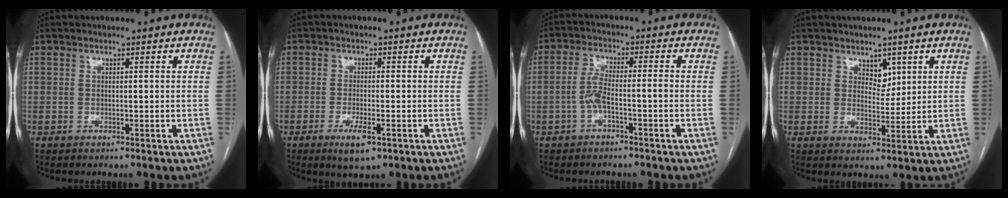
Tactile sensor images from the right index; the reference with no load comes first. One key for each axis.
{"total": 4.6, "fx": -2.3, "fy": 1.1, "fz": 3.8, "tx": -0.072, "ty": -0.007, "tz": -0.036}
{"total": 4.7, "fx": -1.8, "fy": 0.7, "fz": 4.2, "tx": -0.088, "ty": 0.021, "tz": -0.032}
{"total": 3.4, "fx": 1.9, "fy": 2.0, "fz": 1.9, "tx": -0.027, "ty": -0.001, "tz": 0.037}